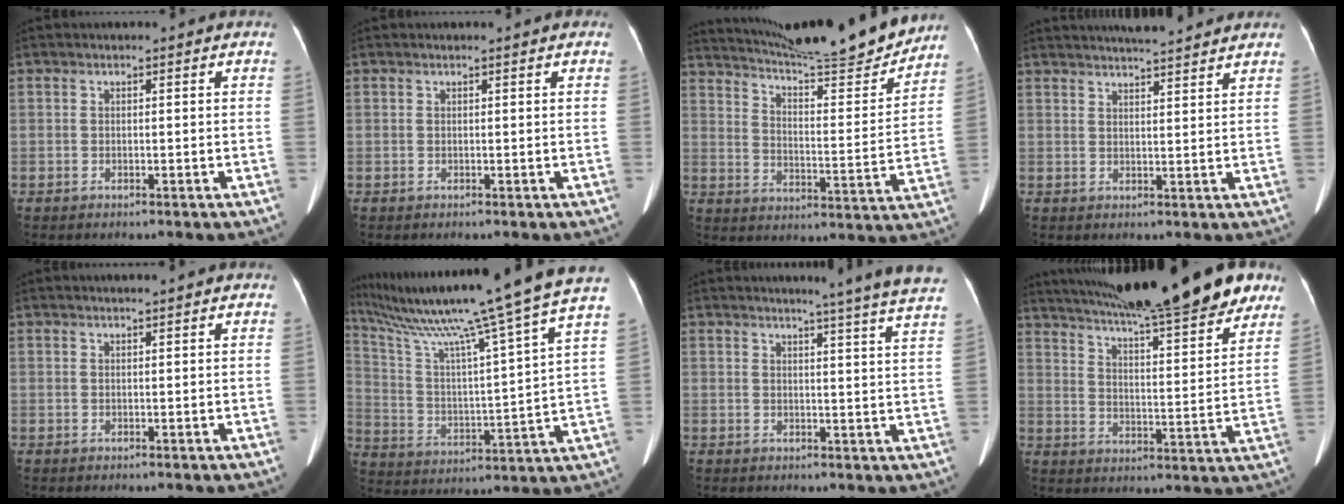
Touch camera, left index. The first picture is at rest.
{"total": 1.0, "force": [0.8, 0.0, 0.6], "torque": [-0.010, 0.011, 0.012]}
{"total": 21.4, "force": [19.8, 0.2, 8.3], "torque": [-0.139, -0.052, 0.278]}
{"total": 10.7, "force": [9.7, 0.6, 4.3], "torque": [-0.069, 0.015, 0.128]}
{"total": 2.4, "force": [1.8, 0.2, 1.5], "torque": [-0.020, 0.016, 0.024]}
{"total": 27.1, "force": [21.7, -1.9, 16.1], "torque": [-0.288, -0.027, 0.324]}
{"total": 12.9, "force": [11.5, -1.9, 5.5], "torque": [-0.073, -0.055, 0.115]}
{"total": 25.4, "force": [20.7, 2.9, 14.4], "torque": [-0.237, 0.000, 0.287]}